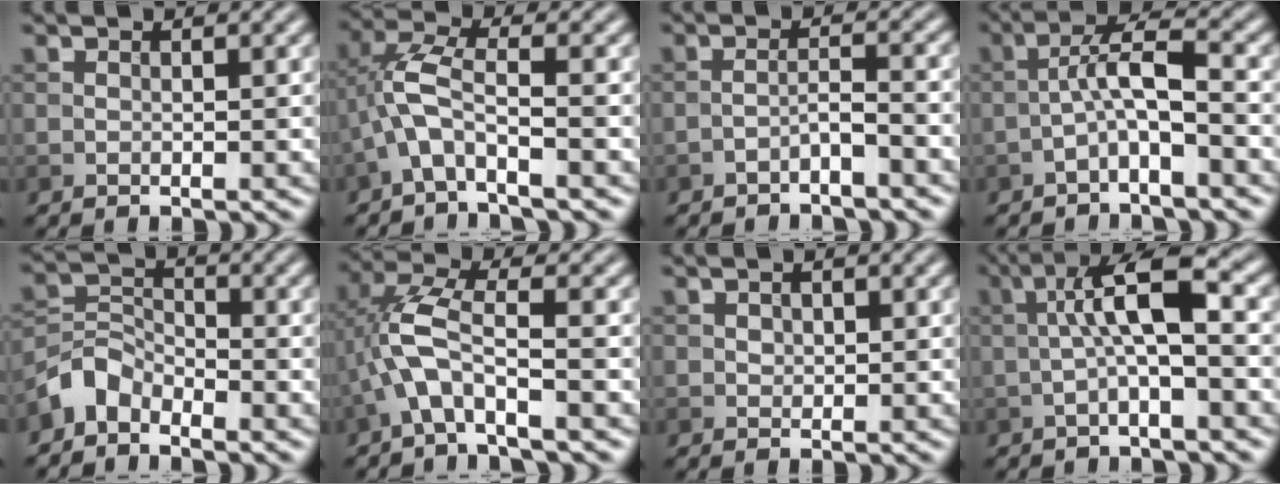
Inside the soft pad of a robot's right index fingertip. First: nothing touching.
{"total": 4.3, "force": [-1.8, 1.2, 3.6], "torque": [-0.083, 0.015, -0.045]}
{"total": 1.9, "force": [-1.5, 0.2, 1.2], "torque": [-0.021, 0.011, -0.031]}
{"total": 3.8, "force": [-1.5, 0.6, 3.5], "torque": [-0.064, 0.021, -0.032]}
{"total": 3.3, "force": [-2.7, 1.7, 0.9], "torque": [-0.018, 0.010, -0.065]}
{"total": 5.0, "force": [-1.7, 1.5, 4.5], "torque": [-0.099, 0.016, -0.041]}
{"total": 0.8, "force": [0.2, 0.7, 0.4], "torque": [-0.009, -0.001, 0.003]}
{"total": 6.1, "force": [-0.2, 1.3, 5.9], "torque": [-0.108, 0.025, -0.014]}